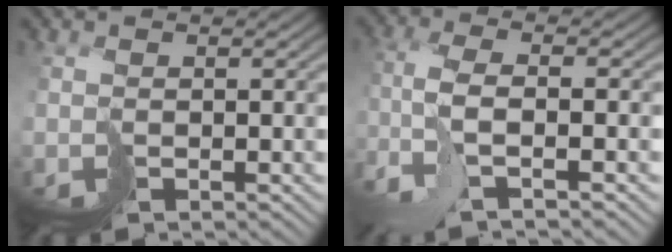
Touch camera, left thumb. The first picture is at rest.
{"total": 5.7, "force": [-2.7, 0.8, 4.9], "torque": [-0.104, 0.001, -0.065]}